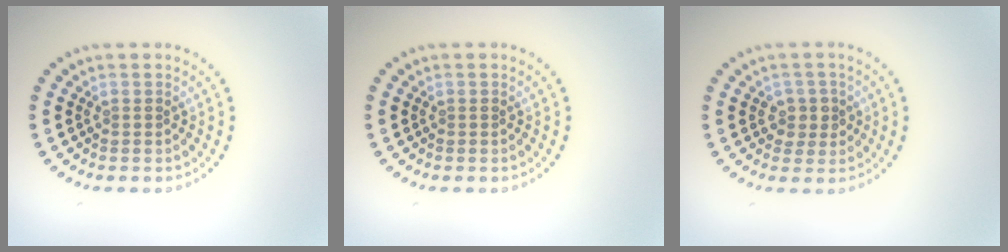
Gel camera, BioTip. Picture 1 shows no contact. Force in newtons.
{"total": 0.0}
{"total": 1.7, "press": 1.6, "slide": 0.5}